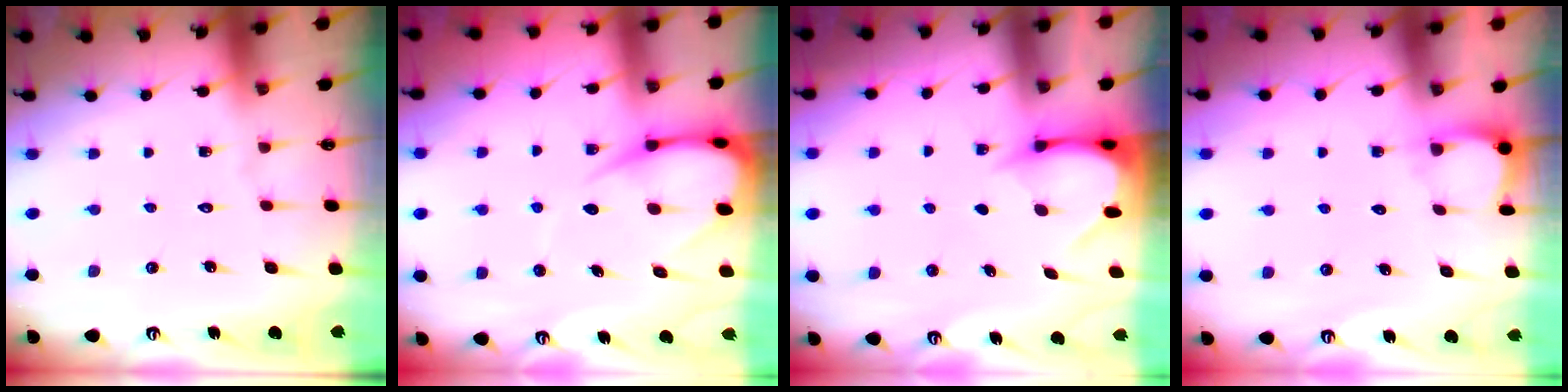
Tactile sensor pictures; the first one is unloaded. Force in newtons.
{"total": 8.2, "press": 8.2, "slide": 0.8}
{"total": 3.3, "press": 3.2, "slide": 0.3}
{"total": 1.9, "press": 1.9, "slide": 0.2}